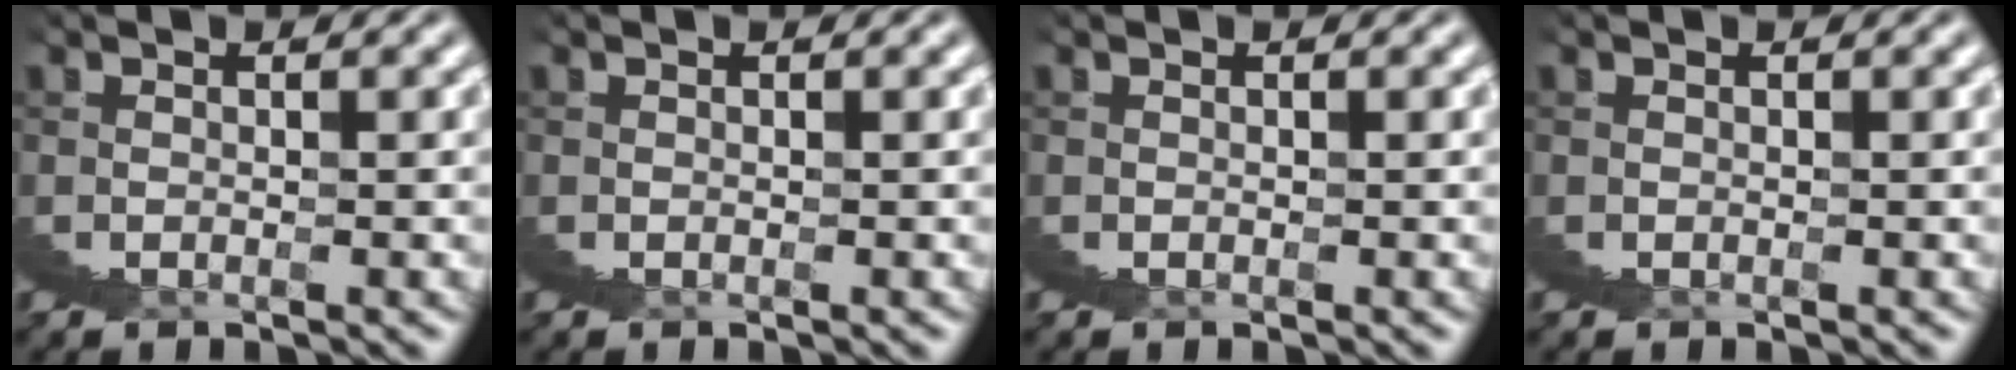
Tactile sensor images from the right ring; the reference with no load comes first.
{"total": 0.0}
{"total": 0.0}
{"total": 0.0}